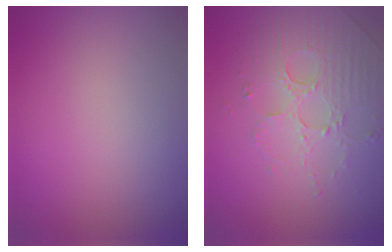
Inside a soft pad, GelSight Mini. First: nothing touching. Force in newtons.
{"total": 5.0, "press": 3.6, "slide": 3.4}